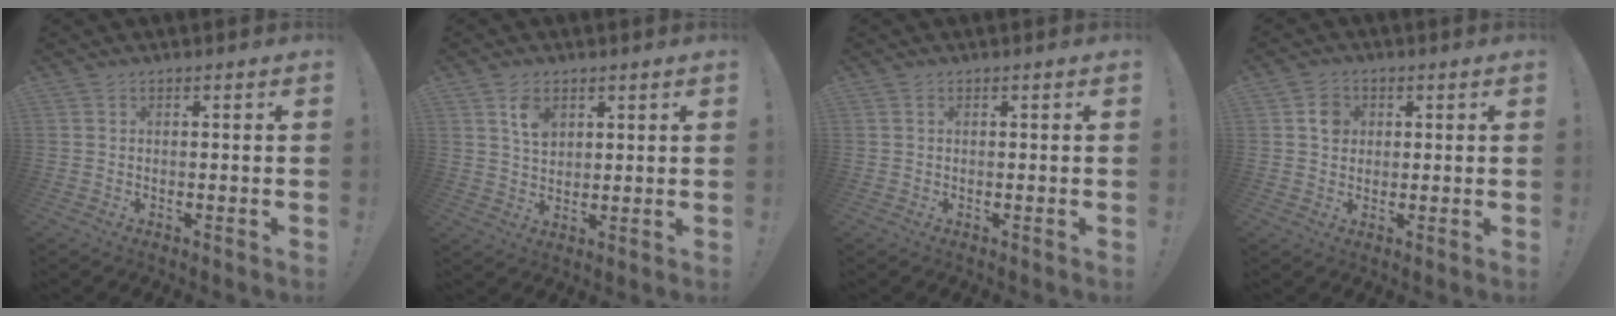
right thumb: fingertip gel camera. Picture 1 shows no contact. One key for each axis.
{"total": 6.1, "fx": 3.1, "fy": 4.2, "fz": 3.1, "tx": -0.038, "ty": -0.013, "tz": 0.054}
{"total": 0.0}
{"total": 5.1, "fx": 0.9, "fy": 4.7, "fz": 1.9, "tx": -0.019, "ty": 0.004, "tz": 0.015}